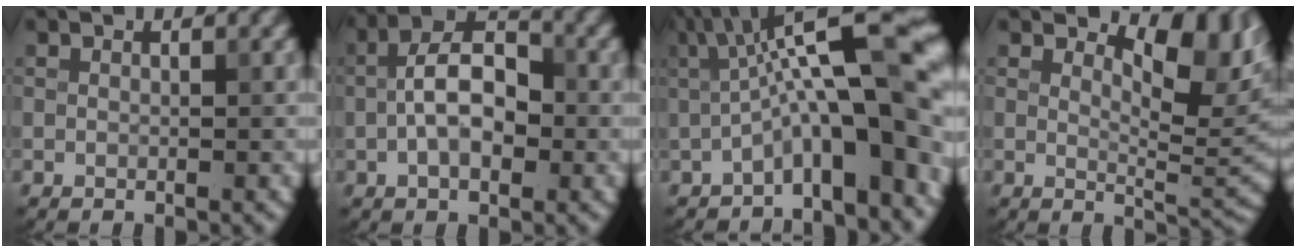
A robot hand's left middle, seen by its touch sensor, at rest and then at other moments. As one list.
[{"total": 6.1, "force": [-0.7, 3.3, 5.1], "torque": [-0.091, 0.014, -0.018]}, {"total": 12.1, "force": [-0.8, 3.2, 11.6], "torque": [-0.168, 0.029, -0.017]}, {"total": 5.9, "force": [2.8, 2.3, 4.7], "torque": [-0.064, -0.010, 0.040]}]